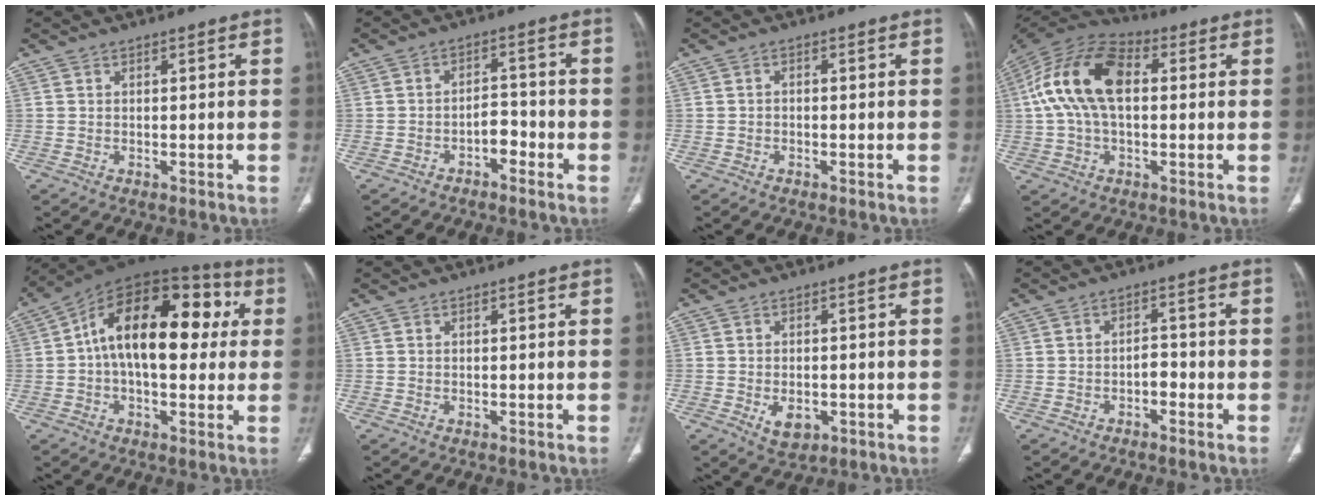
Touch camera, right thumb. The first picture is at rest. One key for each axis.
{"total": 3.9, "fx": -2.3, "fy": 2.2, "fz": 2.2, "tx": -0.020, "ty": 0.028, "tz": -0.038}
{"total": 0.8, "fx": -0.3, "fy": 0.6, "fz": 0.4, "tx": -0.003, "ty": 0.002, "tz": -0.008}
{"total": 16.2, "fx": 2.1, "fy": 9.4, "fz": 13.0, "tx": -0.255, "ty": 0.038, "tz": 0.030}
{"total": 21.5, "fx": 2.9, "fy": 11.8, "fz": 17.7, "tx": -0.247, "ty": 0.043, "tz": 0.031}
{"total": 0.0}
{"total": 4.5, "fx": -1.4, "fy": 2.9, "fz": 3.2, "tx": -0.044, "ty": 0.000, "tz": -0.011}
{"total": 2.6, "fx": -1.3, "fy": 1.5, "fz": 1.6, "tx": -0.014, "ty": 0.018, "tz": -0.023}